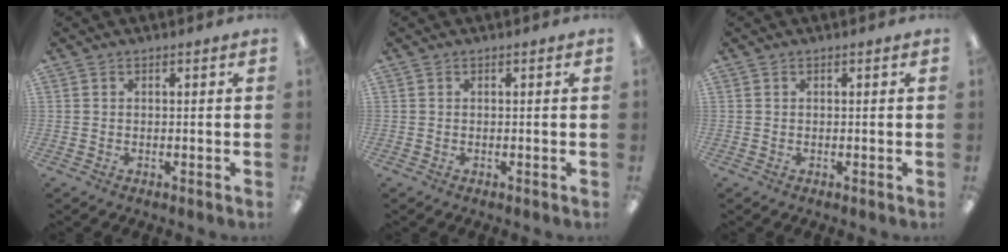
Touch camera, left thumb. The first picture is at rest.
{"total": 0.0}
{"total": 0.0}